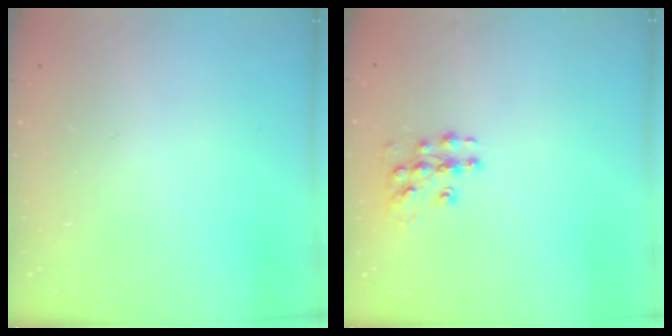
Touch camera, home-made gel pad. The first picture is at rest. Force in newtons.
{"total": 10.0, "press": 10.0, "slide": 0.7}